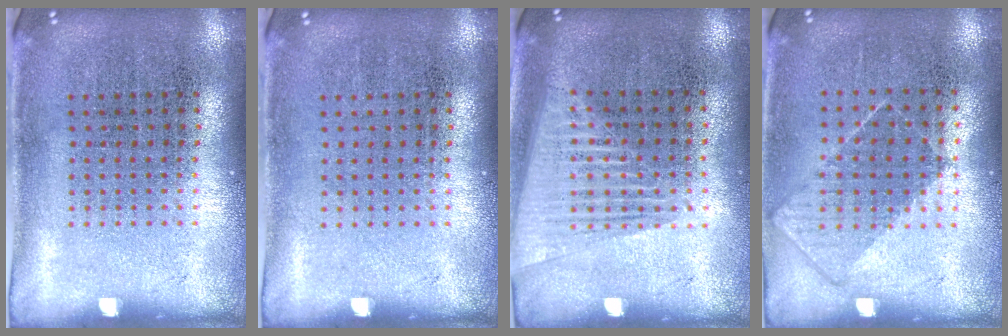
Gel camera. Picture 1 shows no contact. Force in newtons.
{"total": 0.0}
{"total": 1.5, "press": 1.4, "slide": 0.5}
{"total": 0.9, "press": 0.7, "slide": 0.5}